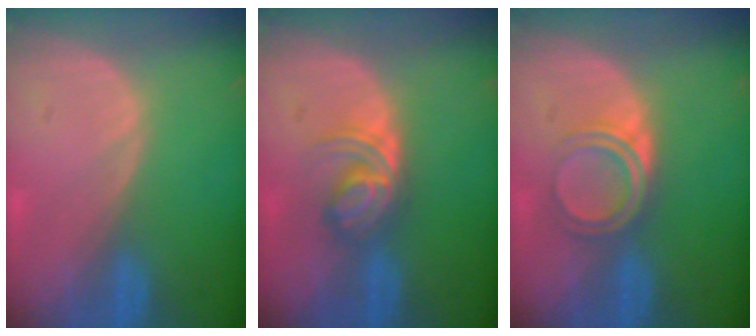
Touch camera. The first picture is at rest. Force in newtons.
{"total": 5.9, "press": 5.1, "slide": 2.8}
{"total": 5.0, "press": 4.2, "slide": 2.6}